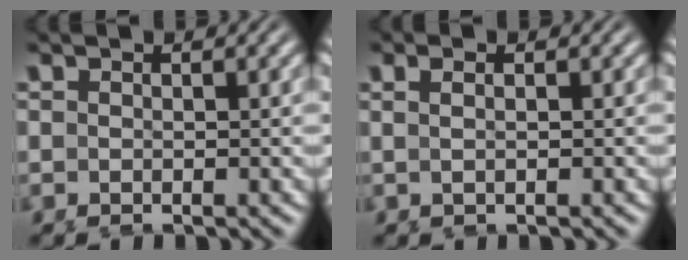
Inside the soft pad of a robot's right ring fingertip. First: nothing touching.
{"total": 0.9, "force": [0.0, 0.0, 0.9], "torque": [-0.014, 0.002, 0.000]}